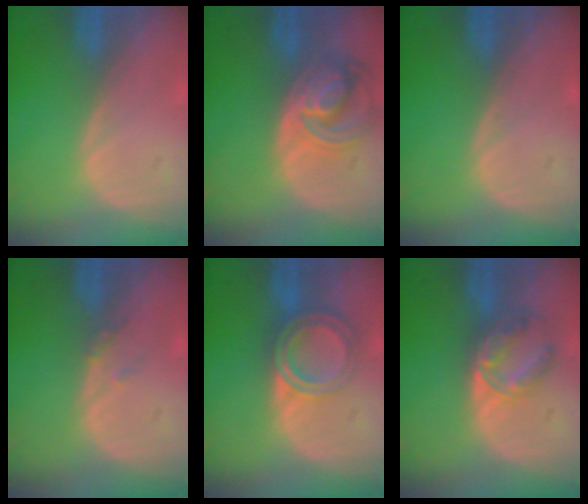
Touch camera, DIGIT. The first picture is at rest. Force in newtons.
{"total": 8.3, "press": 7.1, "slide": 4.2}
{"total": 0.0}
{"total": 1.3, "press": 1.1, "slide": 0.7}
{"total": 6.4, "press": 5.4, "slide": 3.4}
{"total": 6.3, "press": 5.7, "slide": 2.7}